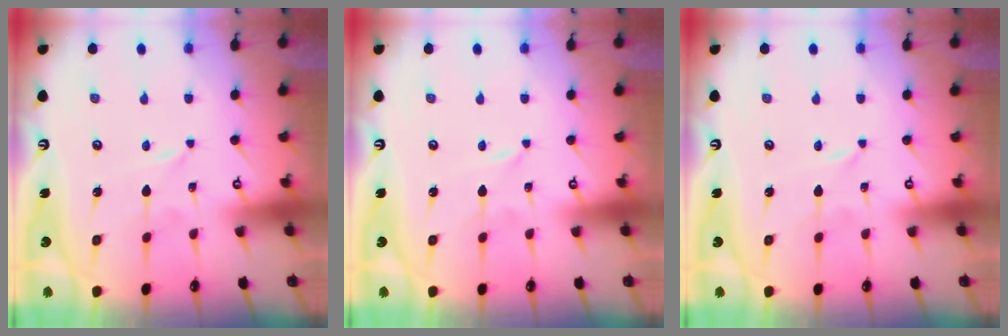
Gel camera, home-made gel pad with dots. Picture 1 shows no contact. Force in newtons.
{"total": 0.0}
{"total": 0.0}